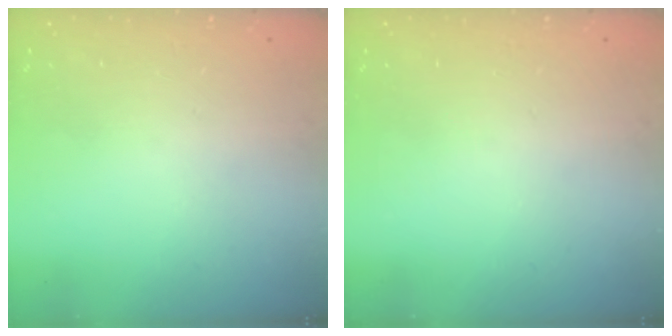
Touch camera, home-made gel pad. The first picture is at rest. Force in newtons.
{"total": 0.0}